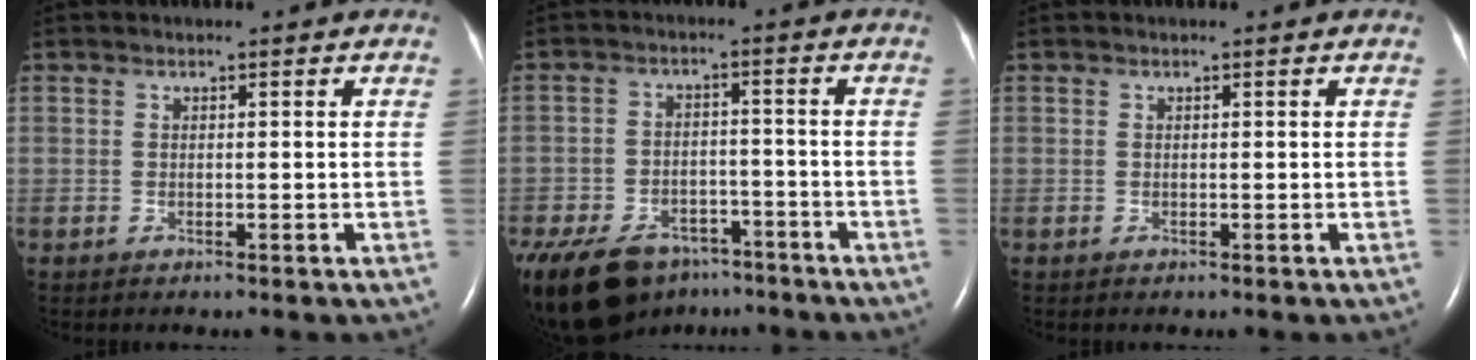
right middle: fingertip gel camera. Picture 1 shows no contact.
{"total": 20.3, "force": [-14.0, 11.5, 9.2], "torque": [-0.257, -0.030, -0.208]}
{"total": 0.0}